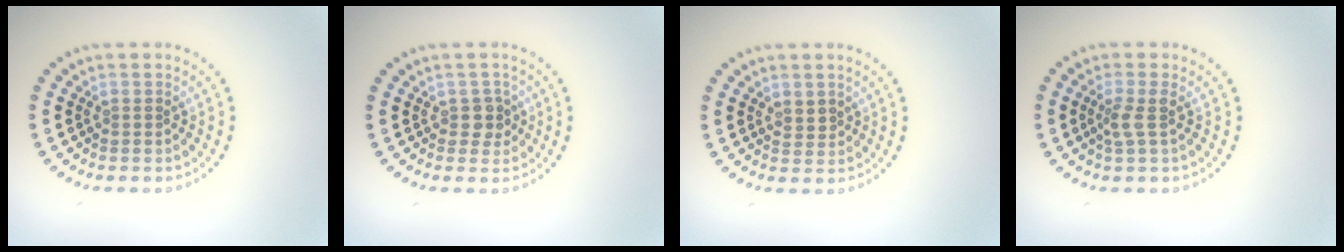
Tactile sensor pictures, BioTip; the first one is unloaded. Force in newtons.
{"total": 1.5, "press": 1.4, "slide": 0.5}
{"total": 0.9, "press": 0.7, "slide": 0.6}
{"total": 1.7, "press": 1.4, "slide": 1.1}